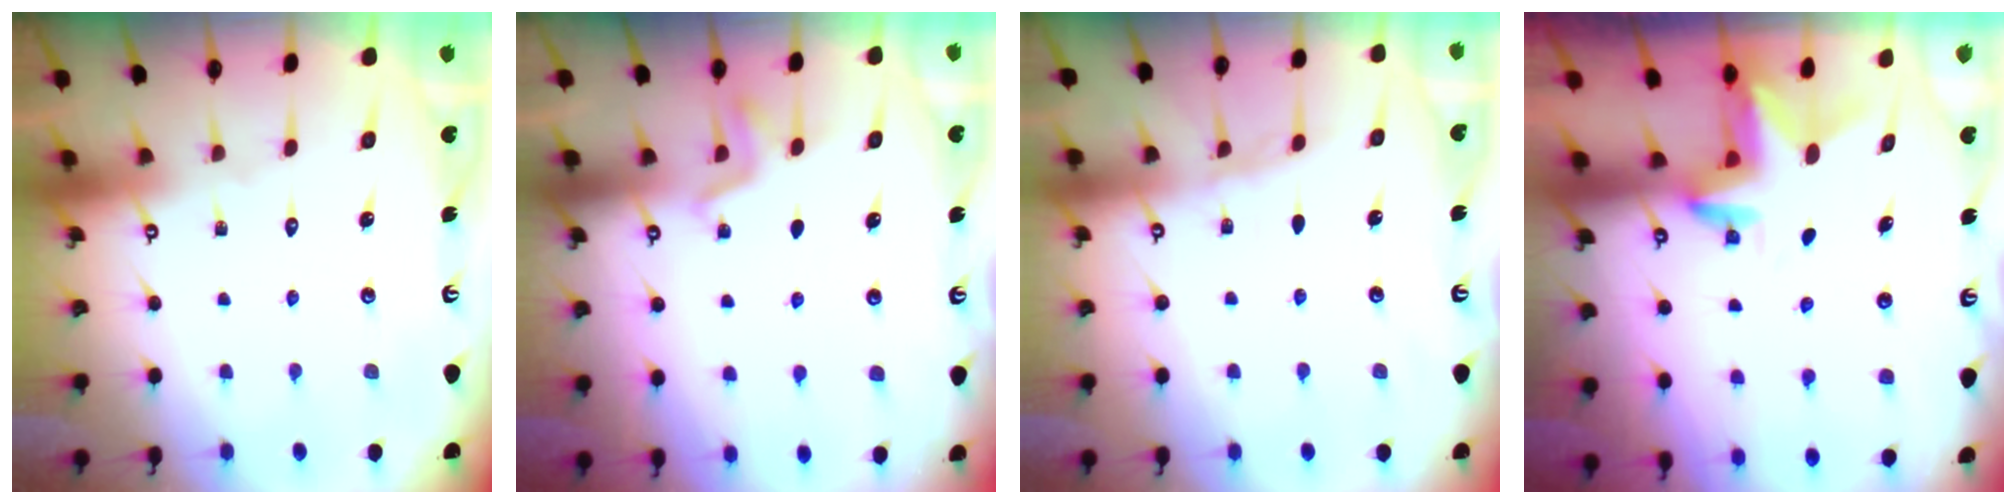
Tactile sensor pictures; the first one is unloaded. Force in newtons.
{"total": 4.3, "press": 4.0, "slide": 1.6}
{"total": 6.4, "press": 6.4, "slide": 0.6}
{"total": 2.9, "press": 2.9, "slide": 0.2}